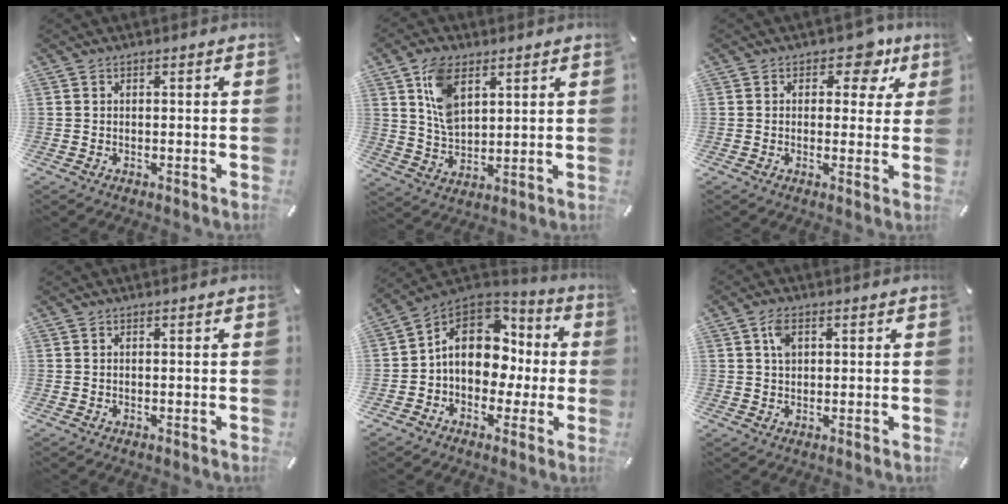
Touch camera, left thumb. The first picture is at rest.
{"total": 9.5, "force": [4.5, 5.7, 6.2], "torque": [-0.125, -0.004, 0.083]}
{"total": 7.1, "force": [3.5, 4.6, 4.1], "torque": [-0.030, -0.020, 0.050]}
{"total": 0.0}
{"total": 13.7, "force": [1.3, 11.0, 8.0], "torque": [-0.139, -0.001, 0.029]}
{"total": 3.7, "force": [1.2, 2.5, 2.5], "torque": [-0.040, 0.001, 0.016]}